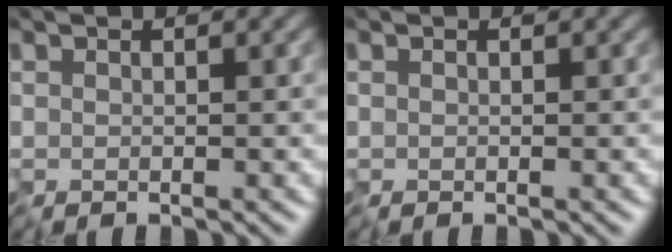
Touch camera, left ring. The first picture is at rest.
{"total": 0.0}